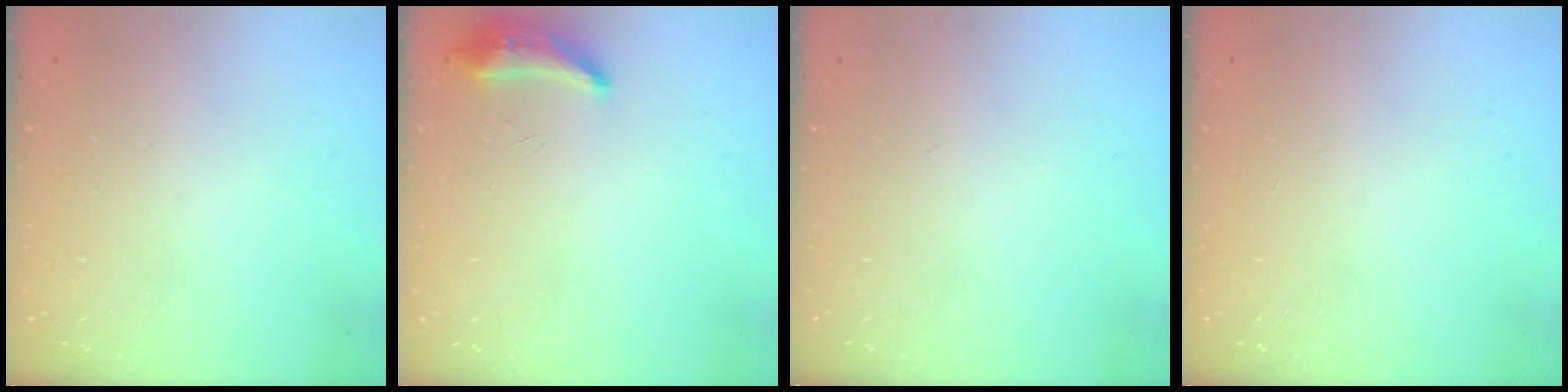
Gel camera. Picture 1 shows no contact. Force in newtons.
{"total": 8.7, "press": 8.5, "slide": 2.0}
{"total": 0.0}
{"total": 0.0}